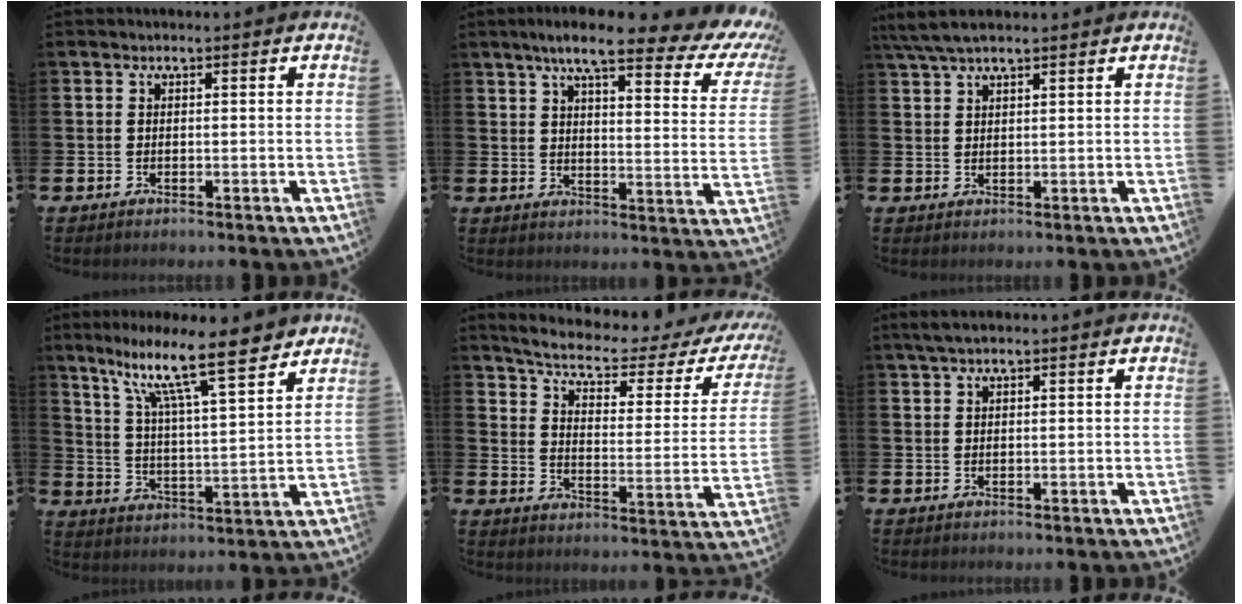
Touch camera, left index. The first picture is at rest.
{"total": 9.1, "force": [7.0, 1.6, 5.6], "torque": [-0.104, -0.044, 0.110]}
{"total": 4.3, "force": [3.5, 0.8, 2.2], "torque": [-0.056, -0.001, 0.067]}
{"total": 13.1, "force": [10.1, 2.5, 7.9], "torque": [-0.164, -0.060, 0.168]}
{"total": 6.0, "force": [4.9, 1.2, 3.2], "torque": [-0.081, -0.036, 0.074]}
{"total": 2.3, "force": [1.8, 0.5, 1.3], "torque": [-0.025, 0.005, 0.031]}